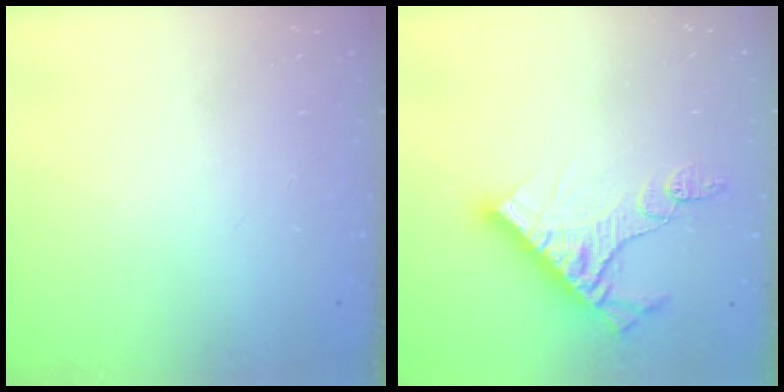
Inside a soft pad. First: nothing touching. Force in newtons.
{"total": 11.8, "press": 11.8, "slide": 1.1}